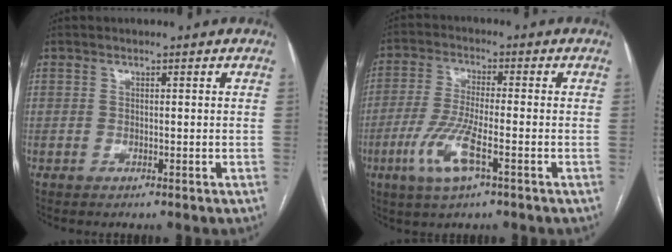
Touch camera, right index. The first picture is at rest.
{"total": 8.2, "force": [-3.5, 1.1, 7.4], "torque": [-0.161, -0.012, -0.067]}